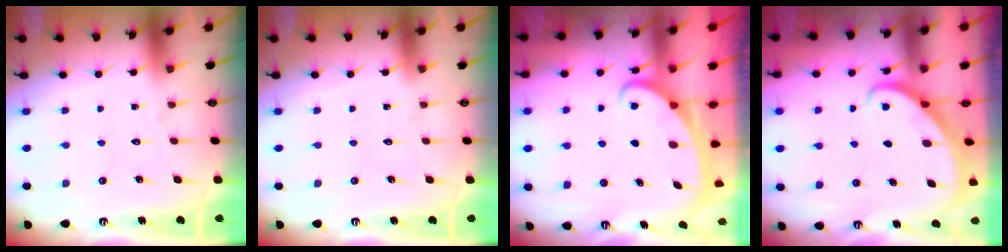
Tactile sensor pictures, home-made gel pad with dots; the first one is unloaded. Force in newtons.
{"total": 0.0}
{"total": 2.3, "press": 2.3, "slide": 0.3}
{"total": 2.8, "press": 2.8, "slide": 0.2}